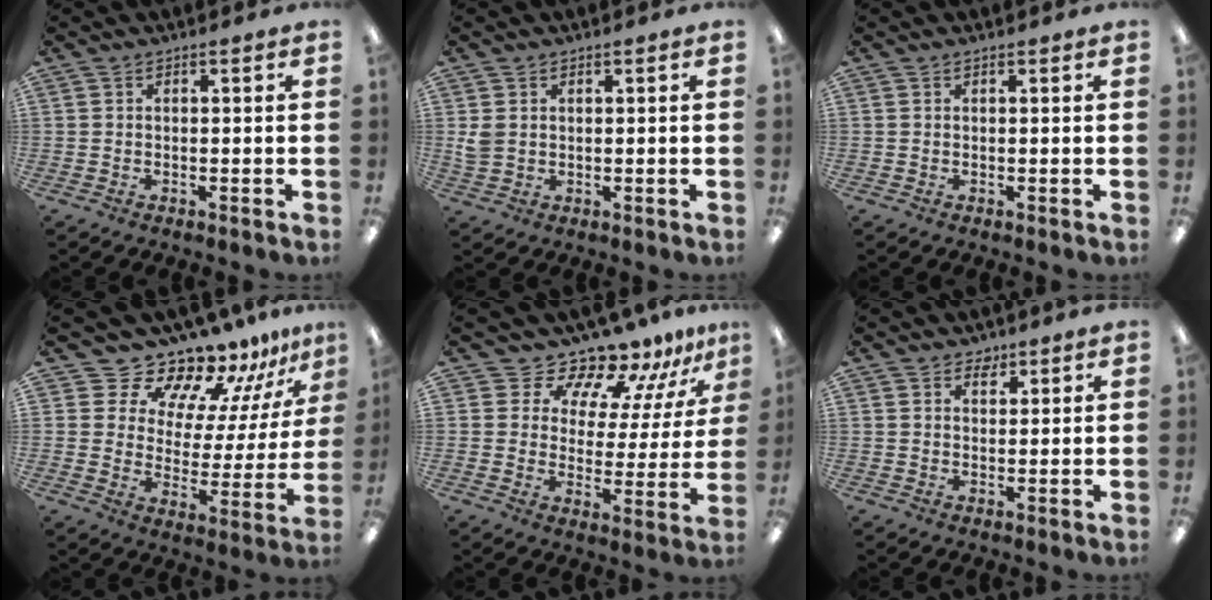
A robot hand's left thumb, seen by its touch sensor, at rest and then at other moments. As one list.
[{"total": 3.4, "force": [1.0, 2.9, 1.5], "torque": [-0.023, 0.002, 0.018]}, {"total": 0.6, "force": [0.5, 0.3, -0.1], "torque": [0.001, 0.001, 0.009]}, {"total": 13.4, "force": [12.3, 5.1, 1.5], "torque": [-0.046, -0.120, 0.217]}, {"total": 11.1, "force": [10.5, 3.6, 1.2], "torque": [-0.044, -0.102, 0.190]}, {"total": 3.2, "force": [2.5, 2.0, 0.3], "torque": [0.004, -0.009, 0.044]}]